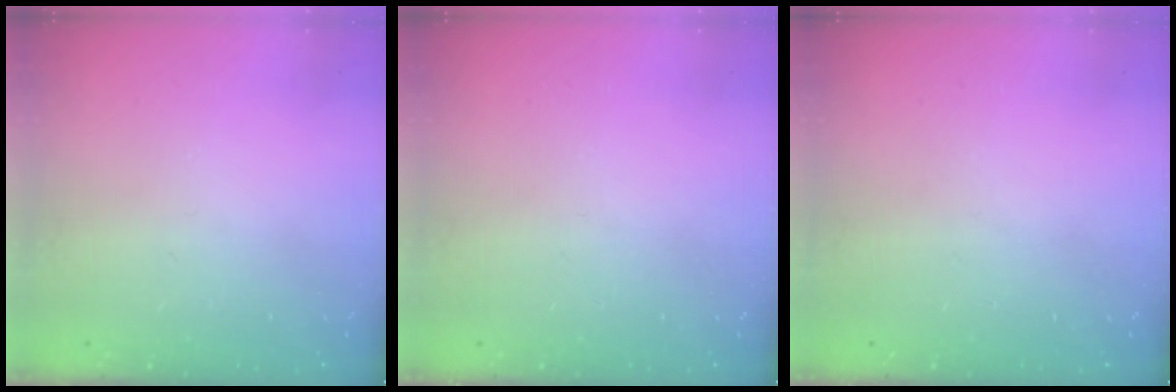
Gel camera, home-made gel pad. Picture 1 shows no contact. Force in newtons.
{"total": 0.0}
{"total": 0.0}